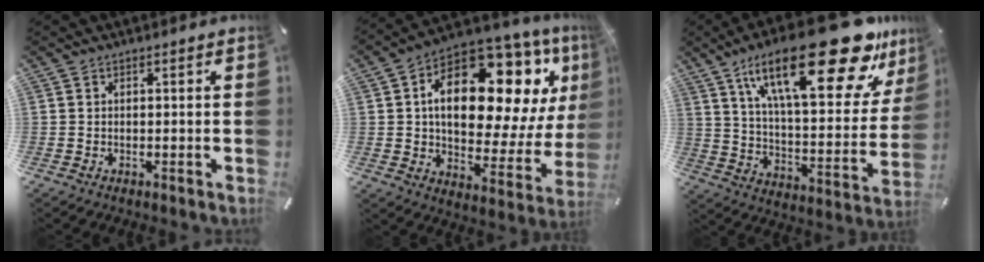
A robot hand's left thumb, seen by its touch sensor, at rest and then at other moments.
{"total": 22.3, "force": [8.1, 12.1, 16.8], "torque": [-0.253, -0.057, 0.133]}
{"total": 31.5, "force": [18.4, 10.5, 23.2], "torque": [-0.359, -0.111, 0.298]}